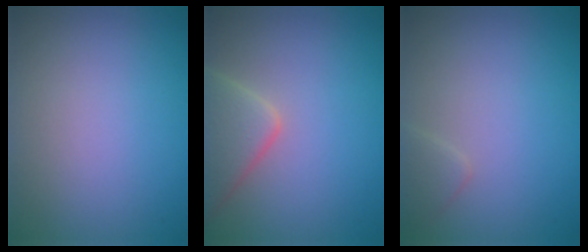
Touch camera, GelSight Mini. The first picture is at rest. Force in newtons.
{"total": 4.3, "press": 4.3, "slide": 0.2}
{"total": 1.2, "press": 1.2, "slide": 0.1}